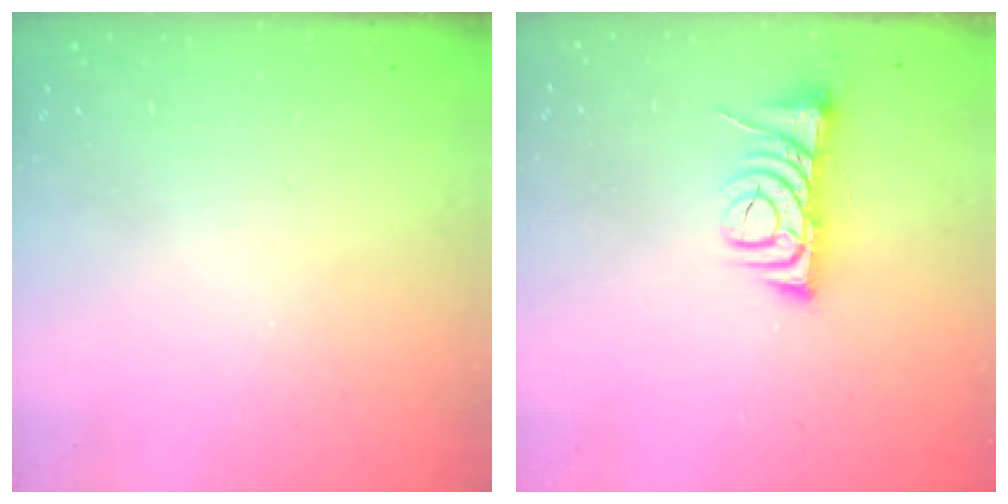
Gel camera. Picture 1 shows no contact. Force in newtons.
{"total": 9.8, "press": 9.7, "slide": 1.1}